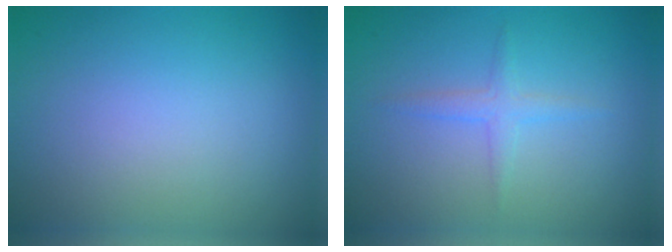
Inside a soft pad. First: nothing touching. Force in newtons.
{"total": 1.5, "press": 1.5, "slide": 0.0}